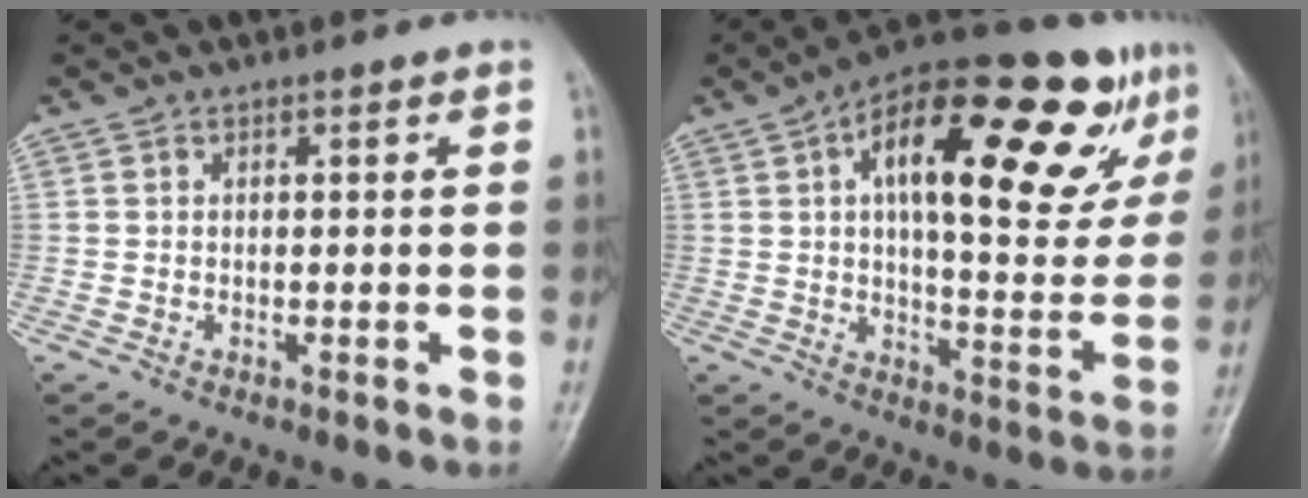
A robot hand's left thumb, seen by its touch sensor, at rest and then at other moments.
{"total": 26.1, "force": [11.2, 9.9, 21.4], "torque": [-0.279, 0.008, 0.166]}